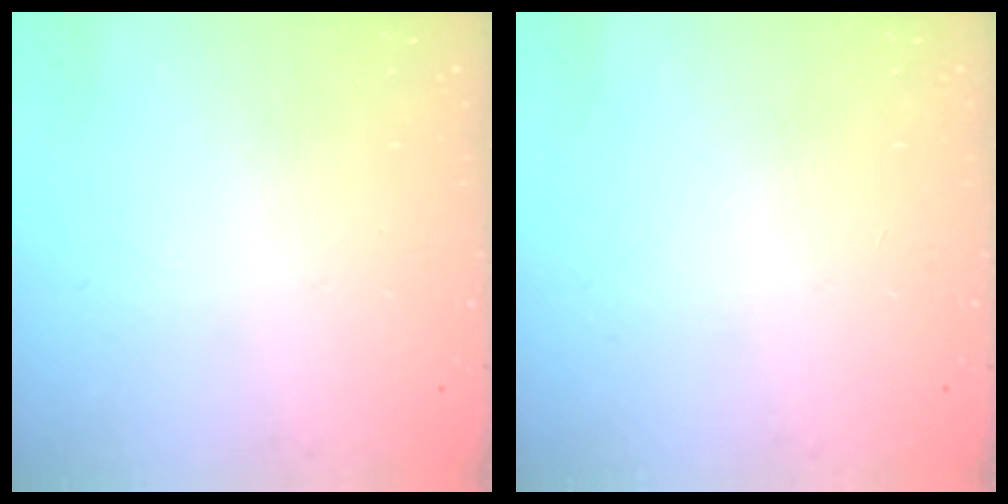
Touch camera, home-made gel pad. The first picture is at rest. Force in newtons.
{"total": 0.0}